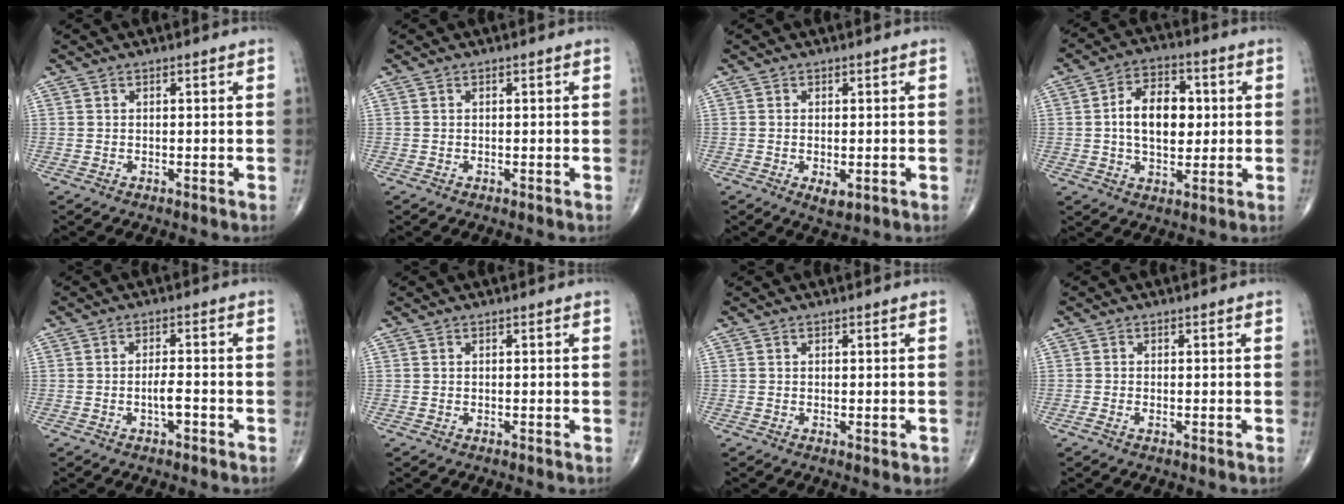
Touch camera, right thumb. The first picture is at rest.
{"total": 0.0}
{"total": 2.9, "force": [-0.8, 1.4, 2.4], "torque": [-0.041, -0.007, -0.009]}
{"total": 11.7, "force": [0.9, 7.3, 9.1], "torque": [-0.126, 0.008, 0.011]}
{"total": 3.0, "force": [-1.2, 1.1, 2.5], "torque": [-0.042, 0.009, -0.021]}
{"total": 0.0}
{"total": 1.6, "force": [-0.4, 0.6, 1.4], "torque": [-0.018, -0.004, -0.002]}
{"total": 0.8, "force": [-0.3, 0.4, 0.7], "torque": [-0.015, -0.001, -0.008]}